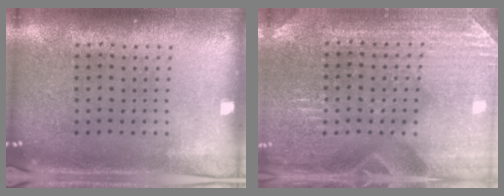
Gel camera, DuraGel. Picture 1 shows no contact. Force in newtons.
{"total": 3.2, "press": 3.1, "slide": 0.4}